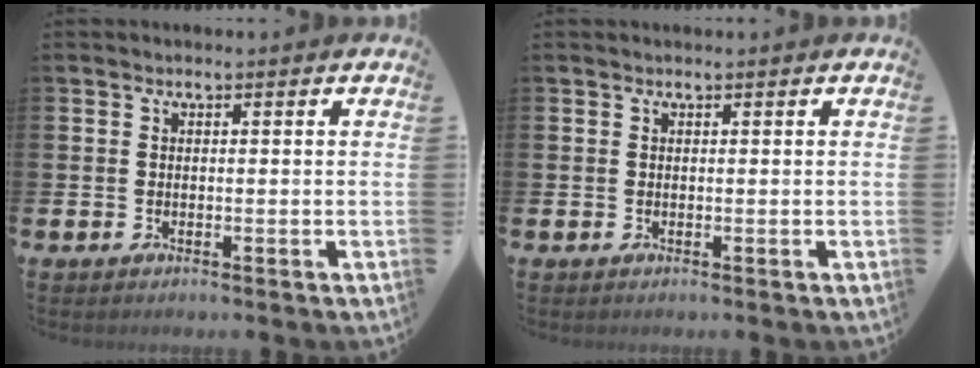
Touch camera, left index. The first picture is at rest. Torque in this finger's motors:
{"motor_torque": [-0.01, -1.23, -0.08, -0.02]}